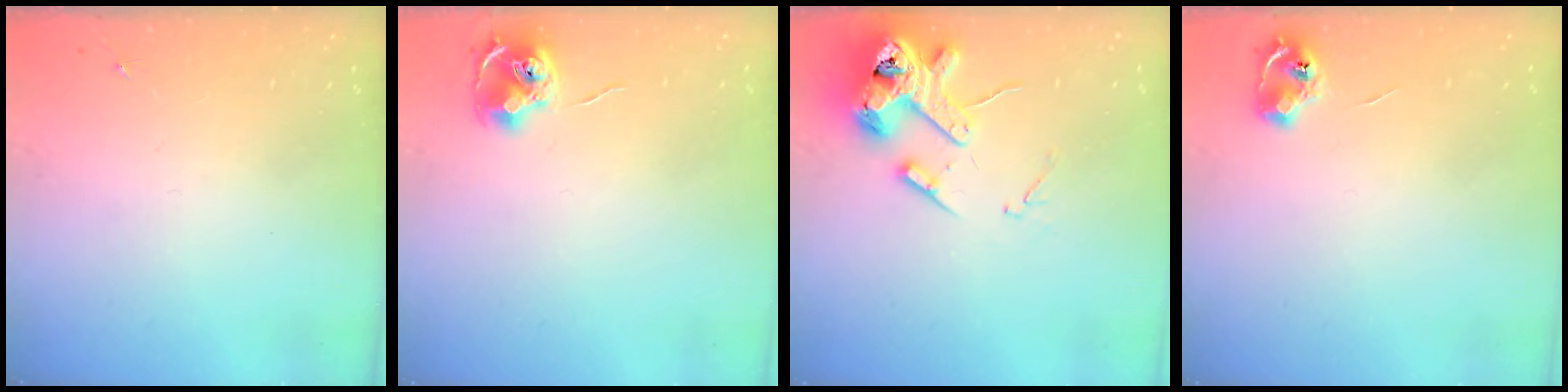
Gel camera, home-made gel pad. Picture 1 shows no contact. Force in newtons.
{"total": 8.4, "press": 8.4, "slide": 0.4}
{"total": 15.6, "press": 15.4, "slide": 2.3}
{"total": 6.0, "press": 6.0, "slide": 0.7}